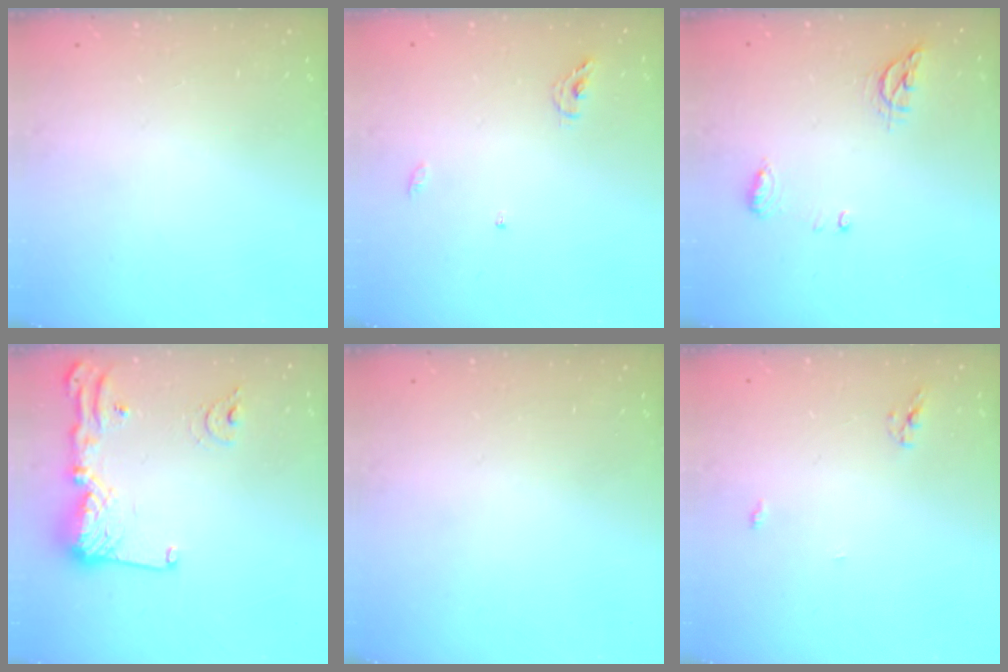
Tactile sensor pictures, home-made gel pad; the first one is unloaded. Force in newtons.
{"total": 5.5, "press": 5.5, "slide": 0.4}
{"total": 8.4, "press": 6.9, "slide": 4.9}
{"total": 15.0, "press": 14.9, "slide": 1.6}
{"total": 0.0}
{"total": 3.3, "press": 3.3, "slide": 0.2}